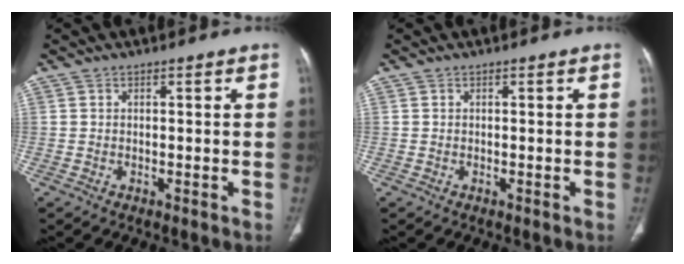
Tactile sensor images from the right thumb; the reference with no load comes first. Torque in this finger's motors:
{"motor_torque": [-0.08, 0.08, -0.11, 0.11, 0.00]}